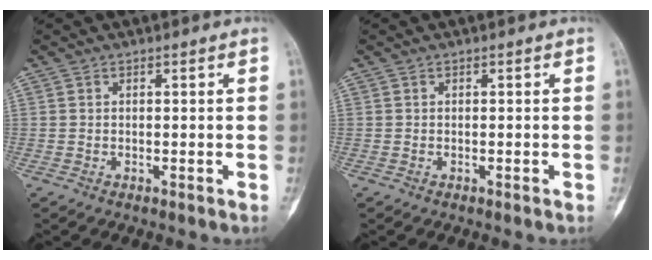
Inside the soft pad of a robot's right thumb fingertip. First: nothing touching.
{"total": 0.0}